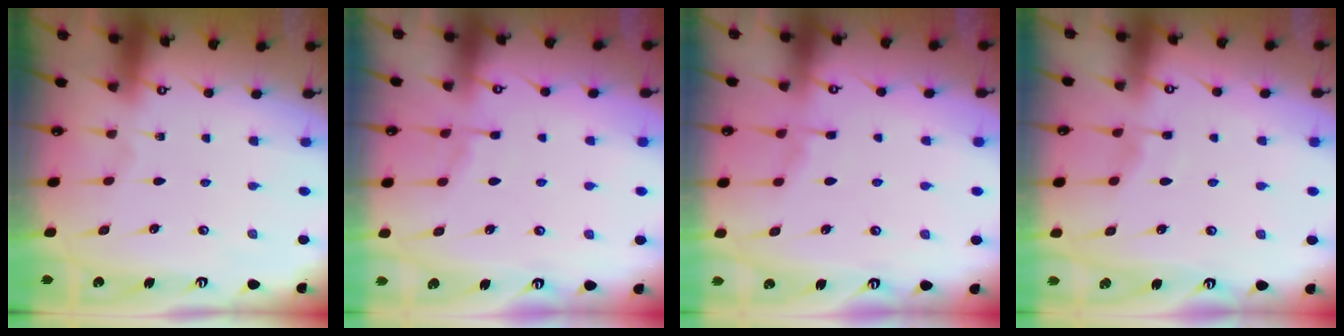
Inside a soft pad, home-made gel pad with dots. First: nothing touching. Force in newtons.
{"total": 3.5, "press": 3.5, "slide": 0.6}
{"total": 3.0, "press": 3.0, "slide": 0.5}
{"total": 4.0, "press": 4.0, "slide": 0.6}